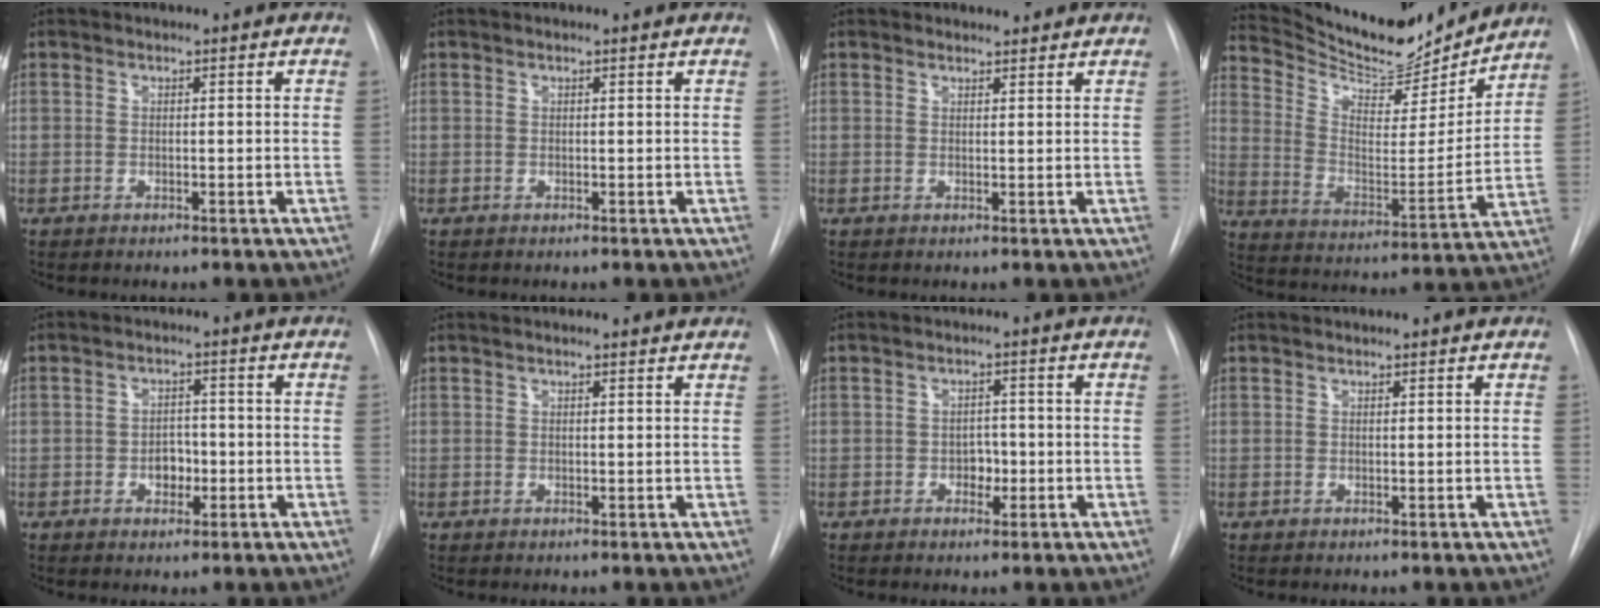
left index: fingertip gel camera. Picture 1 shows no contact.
{"total": 0.7, "force": [0.6, 0.0, 0.2], "torque": [-0.009, 0.008, 0.010]}
{"total": 2.4, "force": [2.3, 0.7, 0.1], "torque": [-0.005, 0.009, 0.029]}
{"total": 19.0, "force": [18.1, 3.9, 4.6], "torque": [-0.087, -0.029, 0.280]}
{"total": 3.1, "force": [-0.9, 2.2, 2.0], "torque": [-0.023, 0.007, -0.012]}
{"total": 4.0, "force": [3.8, 0.4, 1.3], "torque": [-0.019, 0.020, 0.038]}
{"total": 2.2, "force": [-0.7, 1.6, 1.4], "torque": [-0.014, 0.007, -0.009]}
{"total": 0.9, "force": [0.9, 0.0, 0.2], "torque": [-0.003, 0.014, 0.018]}